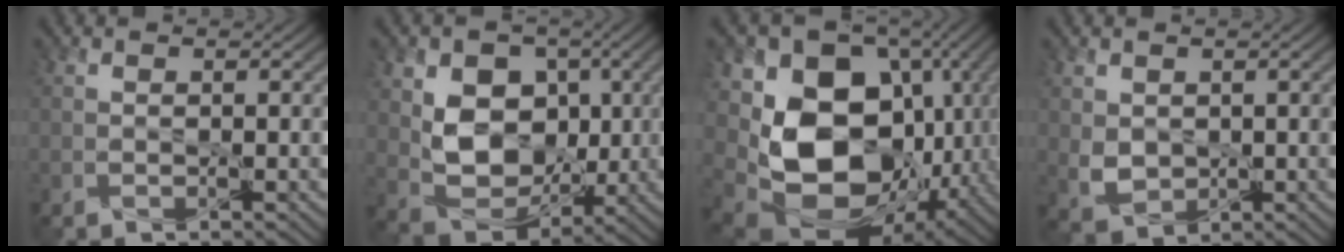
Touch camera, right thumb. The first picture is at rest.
{"total": 9.9, "force": [1.2, 7.5, 6.4], "torque": [-0.132, -0.015, 0.016]}
{"total": 17.4, "force": [-0.7, 13.1, 11.5], "torque": [-0.224, -0.045, 0.013]}
{"total": 3.4, "force": [0.8, 2.7, 1.9], "torque": [-0.062, -0.006, 0.023]}